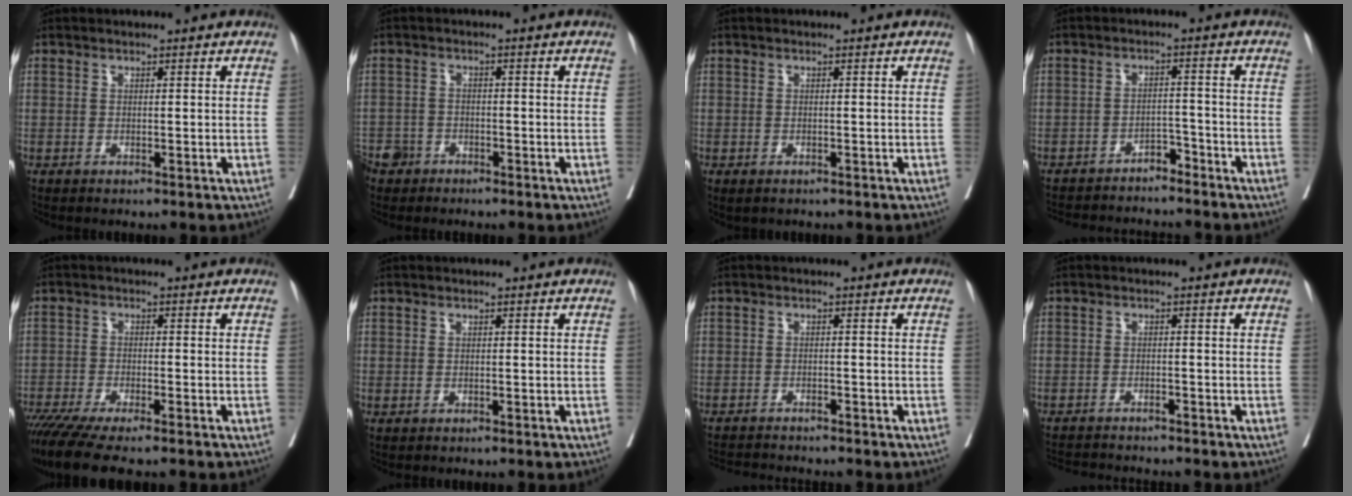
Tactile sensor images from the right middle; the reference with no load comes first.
{"total": 4.8, "force": [-3.7, 3.0, 0.6], "torque": [-0.008, 0.003, -0.071]}
{"total": 1.0, "force": [-0.7, 0.5, 0.4], "torque": [-0.011, -0.003, -0.008]}
{"total": 10.6, "force": [-9.7, 3.2, 3.0], "torque": [-0.033, 0.022, -0.138]}
{"total": 11.0, "force": [-8.9, 1.4, 6.4], "torque": [-0.099, -0.022, -0.145]}
{"total": 0.0}
{"total": 5.4, "force": [-5.2, 0.4, 1.4], "torque": [-0.013, -0.007, -0.080]}
{"total": 6.5, "force": [-6.2, 0.8, 1.9], "torque": [-0.021, -0.004, -0.094]}